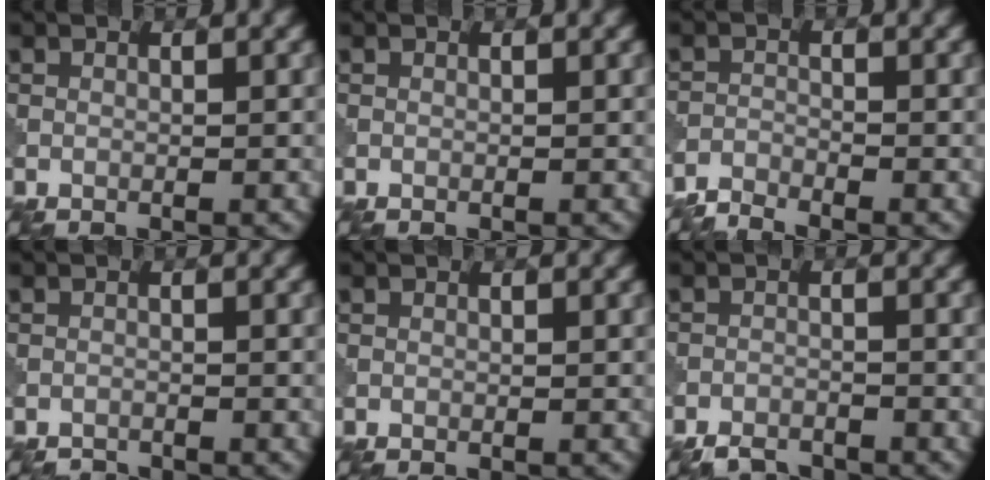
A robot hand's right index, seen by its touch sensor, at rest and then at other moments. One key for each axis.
{"total": 0.0}
{"total": 2.4, "fx": -2.4, "fy": 0.1, "fz": 0.3, "tx": -0.008, "ty": -0.004, "tz": -0.056}
{"total": 1.2, "fx": -1.2, "fy": 0.2, "fz": 0.0, "tx": 0.004, "ty": -0.003, "tz": -0.025}
{"total": 0.0}
{"total": 2.7, "fx": -2.4, "fy": 0.9, "fz": 0.8, "tx": -0.011, "ty": -0.003, "tz": -0.049}